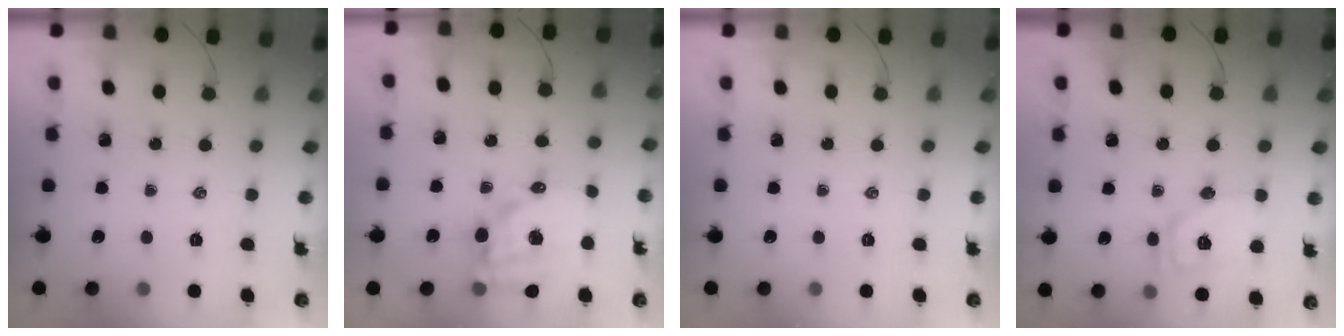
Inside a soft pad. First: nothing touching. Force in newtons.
{"total": 15.0, "press": 14.6, "slide": 3.2}
{"total": 0.0}
{"total": 12.2, "press": 12.1, "slide": 1.5}